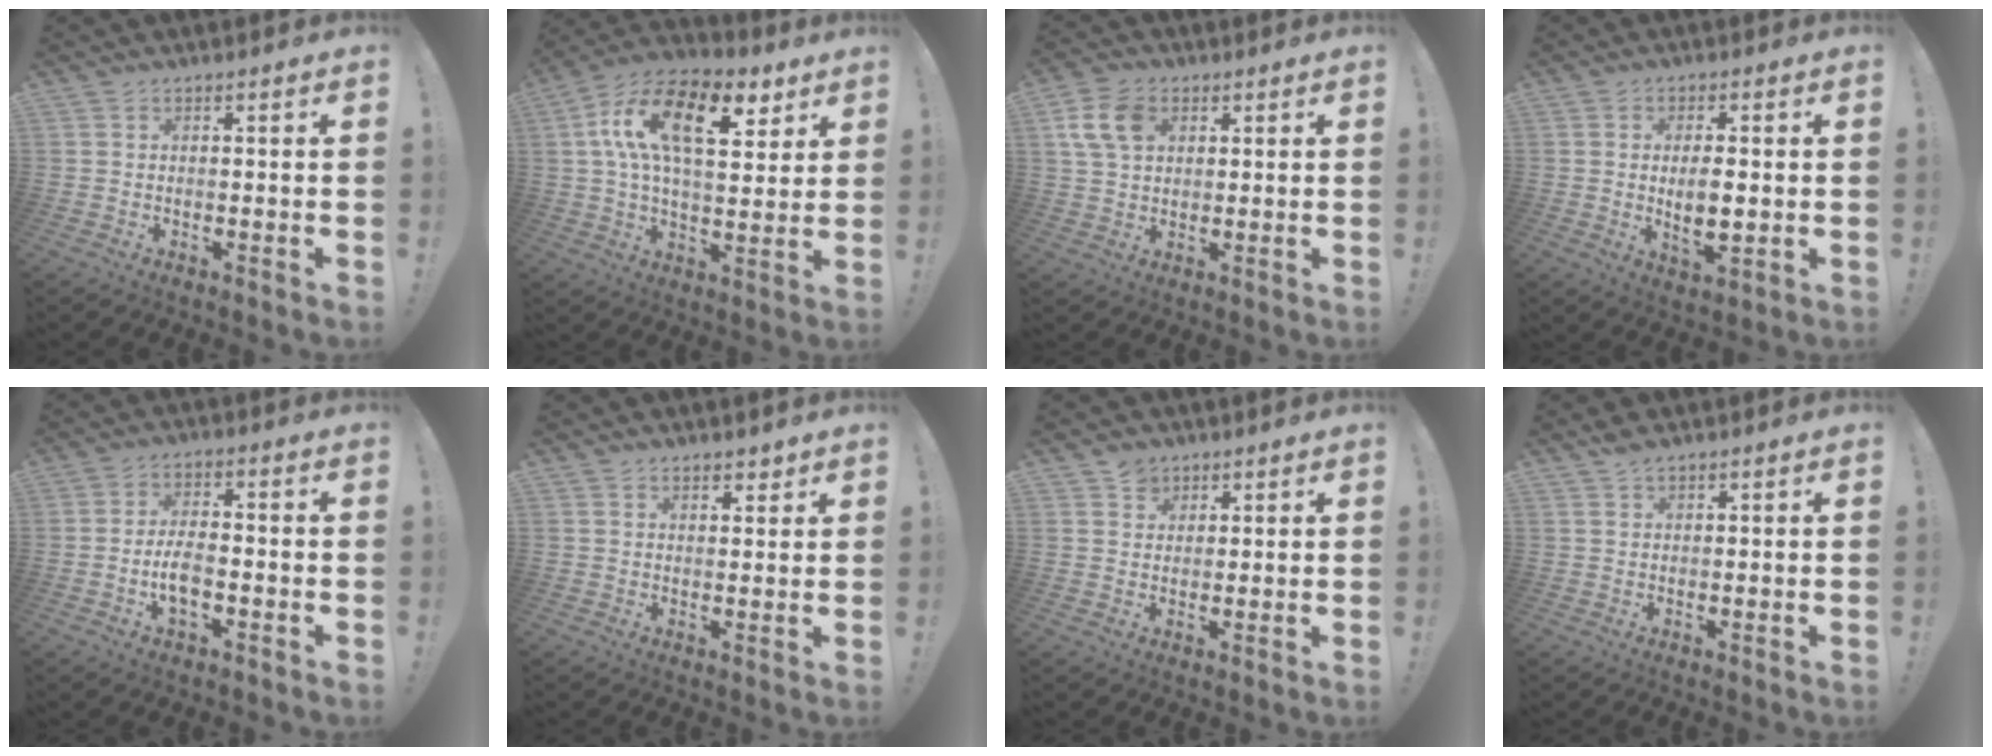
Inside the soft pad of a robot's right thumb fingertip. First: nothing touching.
{"total": 19.7, "force": [7.5, 9.6, 15.5], "torque": [-0.269, -0.020, 0.120]}
{"total": 10.3, "force": [3.4, 7.2, 6.4], "torque": [-0.131, 0.008, 0.070]}
{"total": 7.3, "force": [-0.1, 3.0, 6.6], "torque": [-0.116, -0.011, -0.005]}
{"total": 6.3, "force": [-2.0, 2.7, 5.3], "torque": [-0.112, 0.002, -0.034]}
{"total": 2.7, "force": [2.3, 1.3, 0.9], "torque": [0.000, -0.016, 0.039]}
{"total": 3.7, "force": [2.6, 2.6, 0.3], "torque": [0.002, -0.013, 0.047]}
{"total": 2.2, "force": [1.8, 0.7, 1.1], "torque": [-0.029, 0.000, 0.035]}